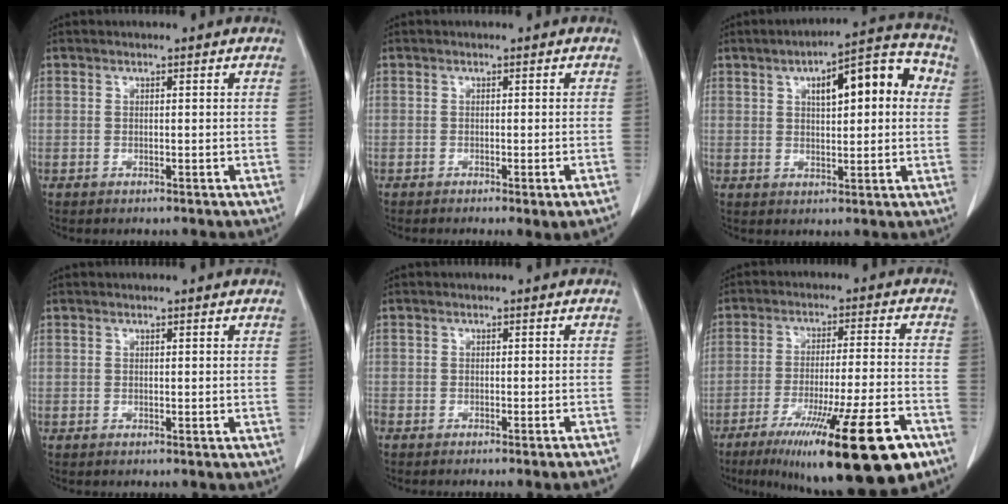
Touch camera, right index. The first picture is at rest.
{"total": 2.7, "force": [-1.6, -0.3, 2.1], "torque": [-0.020, -0.010, -0.022]}
{"total": 12.6, "force": [3.8, 3.8, 11.4], "torque": [-0.153, 0.036, 0.050]}
{"total": 0.0}
{"total": 6.0, "force": [-5.6, -1.3, 1.7], "torque": [0.003, -0.014, -0.074]}
{"total": 20.5, "force": [-12.3, 1.1, 16.3], "torque": [-0.211, -0.040, -0.193]}